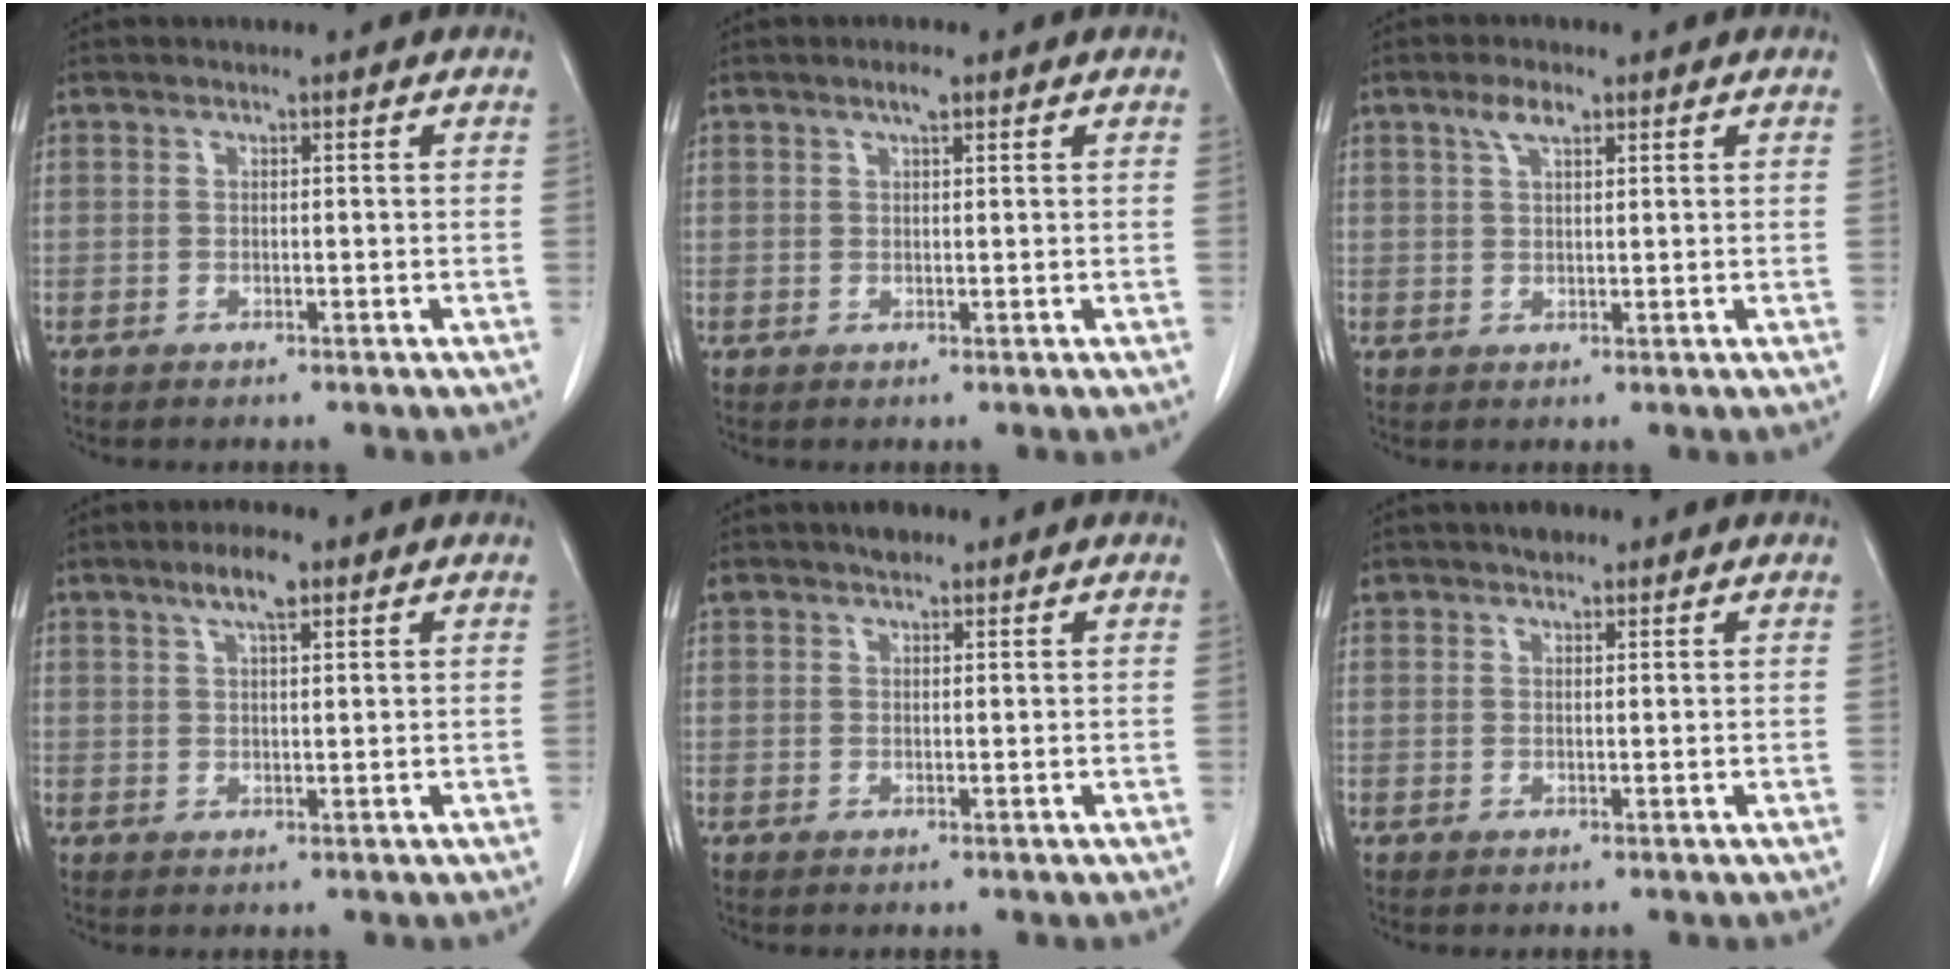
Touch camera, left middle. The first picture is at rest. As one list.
[{"total": 1.6, "force": [1.0, 0.3, 1.2], "torque": [-0.024, 0.002, 0.019]}, {"total": 3.1, "force": [1.9, 1.0, 2.2], "torque": [-0.049, 0.008, 0.039]}, {"total": 4.4, "force": [2.8, 0.9, 3.3], "torque": [-0.066, 0.006, 0.049]}, {"total": 2.1, "force": [1.7, 0.8, 0.9], "torque": [-0.022, 0.009, 0.027]}, {"total": 2.0, "force": [1.6, 1.0, 0.7], "torque": [-0.018, 0.009, 0.024]}]